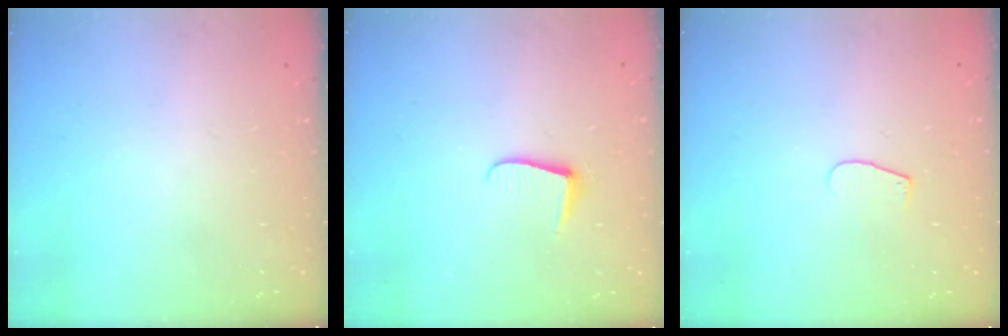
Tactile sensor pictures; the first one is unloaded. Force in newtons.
{"total": 5.6, "press": 5.6, "slide": 0.7}
{"total": 4.8, "press": 4.8, "slide": 0.4}